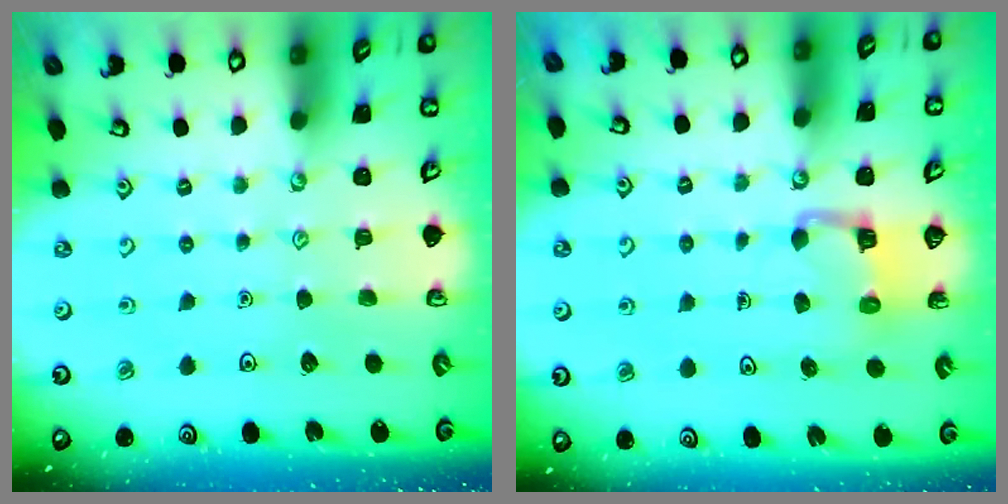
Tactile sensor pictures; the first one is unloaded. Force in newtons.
{"total": 4.2, "press": 4.2, "slide": 0.3}